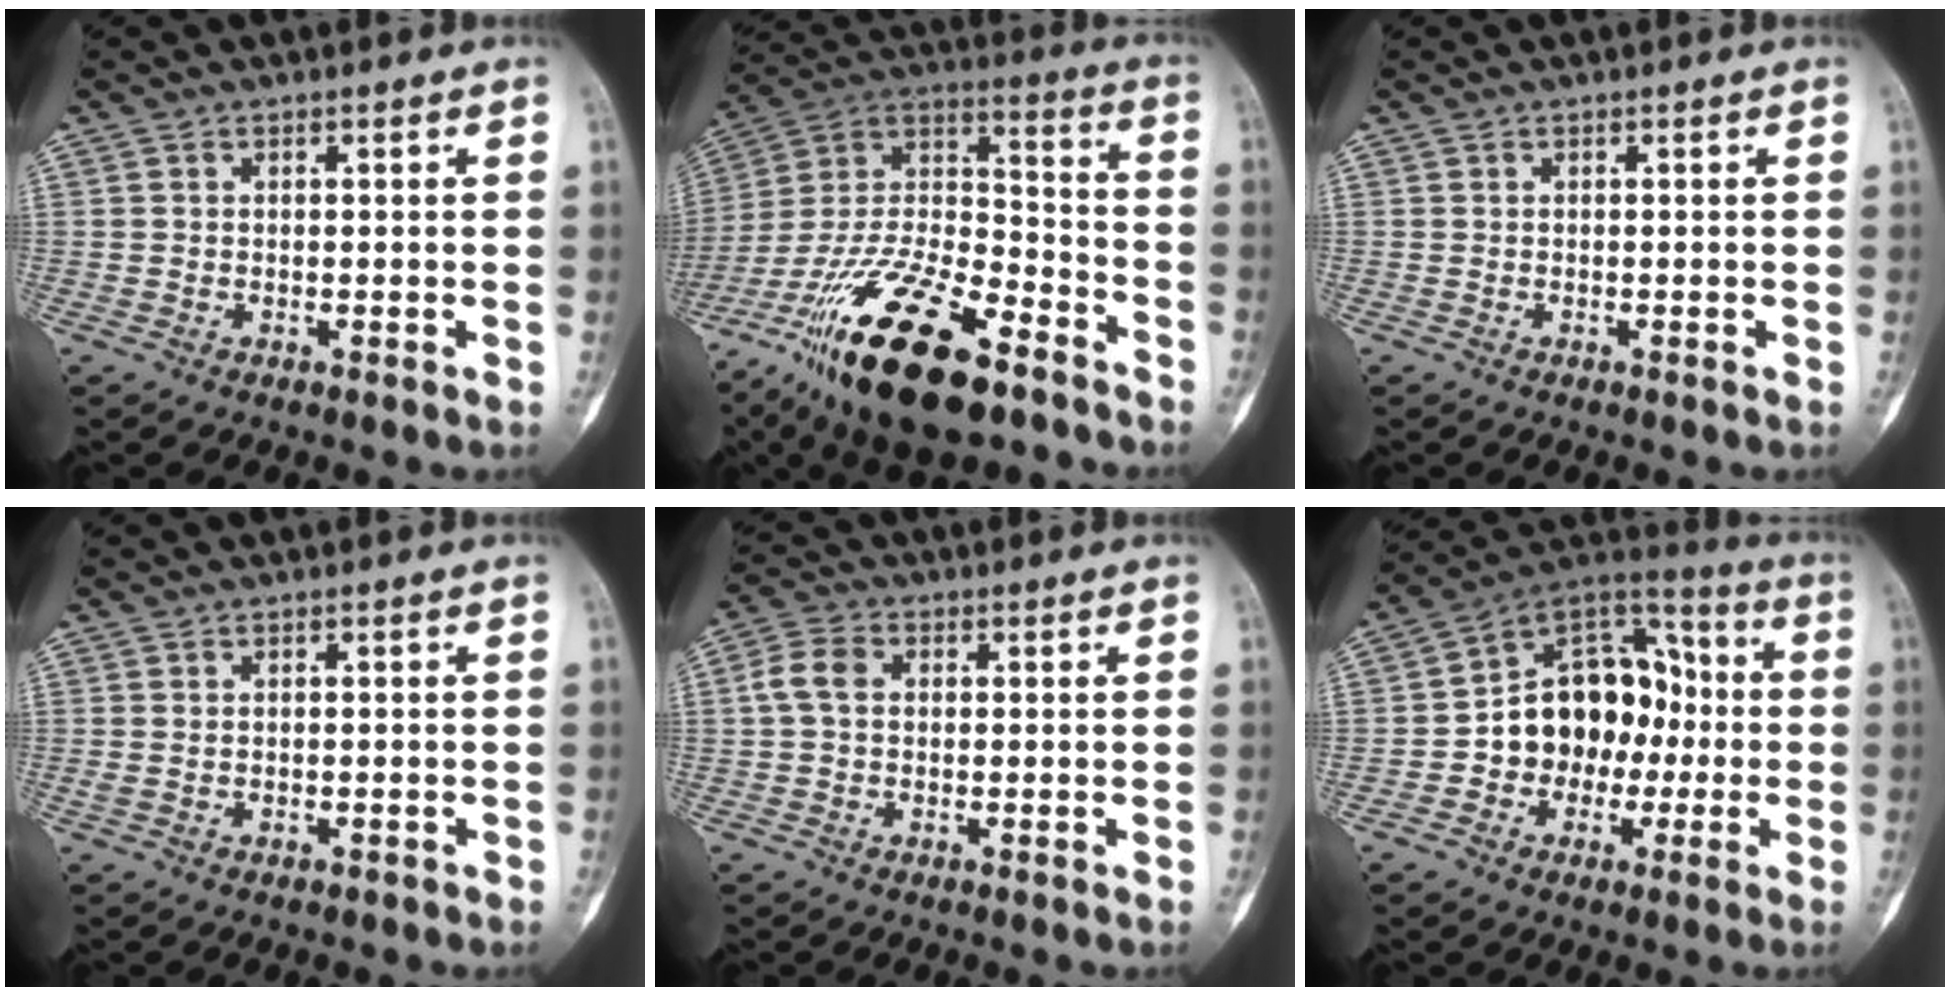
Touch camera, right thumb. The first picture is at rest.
{"total": 26.3, "force": [-16.7, 10.0, 17.8], "torque": [-0.348, 0.062, -0.295]}
{"total": 0.0}
{"total": 0.9, "force": [-0.1, 0.7, 0.6], "torque": [-0.019, 0.006, 0.001]}
{"total": 4.7, "force": [0.4, 3.4, 3.3], "torque": [-0.067, 0.013, -0.002]}
{"total": 16.9, "force": [-2.1, 12.9, 10.7], "torque": [-0.117, 0.052, -0.040]}